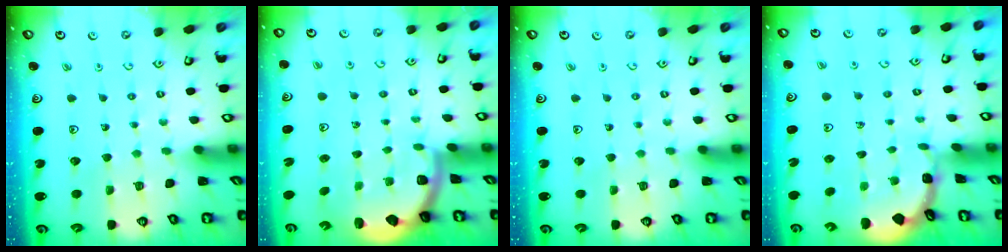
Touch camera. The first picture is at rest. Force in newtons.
{"total": 2.0, "press": 2.0, "slide": 0.5}
{"total": 0.0}
{"total": 1.1, "press": 1.1, "slide": 0.2}